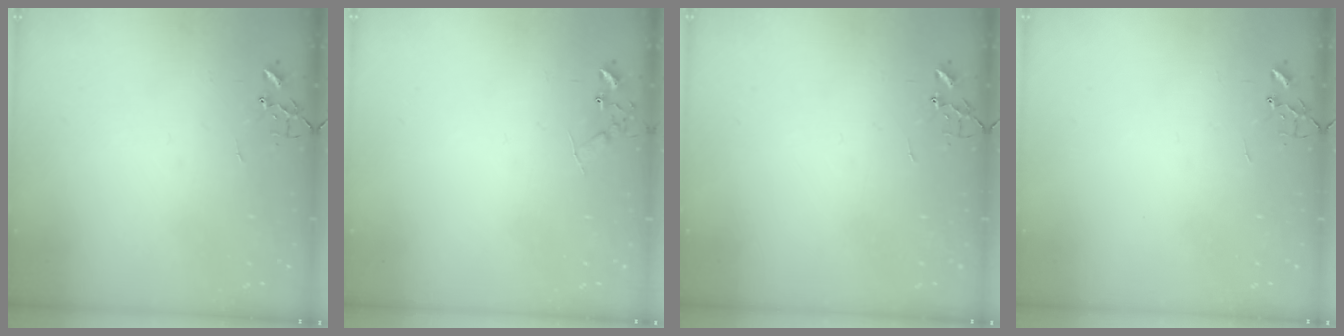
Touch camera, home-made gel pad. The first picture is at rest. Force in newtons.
{"total": 7.0, "press": 7.0, "slide": 0.8}
{"total": 0.0}
{"total": 0.0}